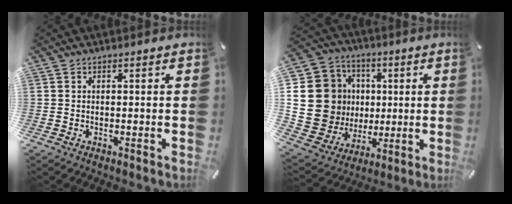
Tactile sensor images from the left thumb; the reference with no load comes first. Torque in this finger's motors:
{"motor_torque": [2.49, 2.52, 1.54, -1.22, 0.40]}